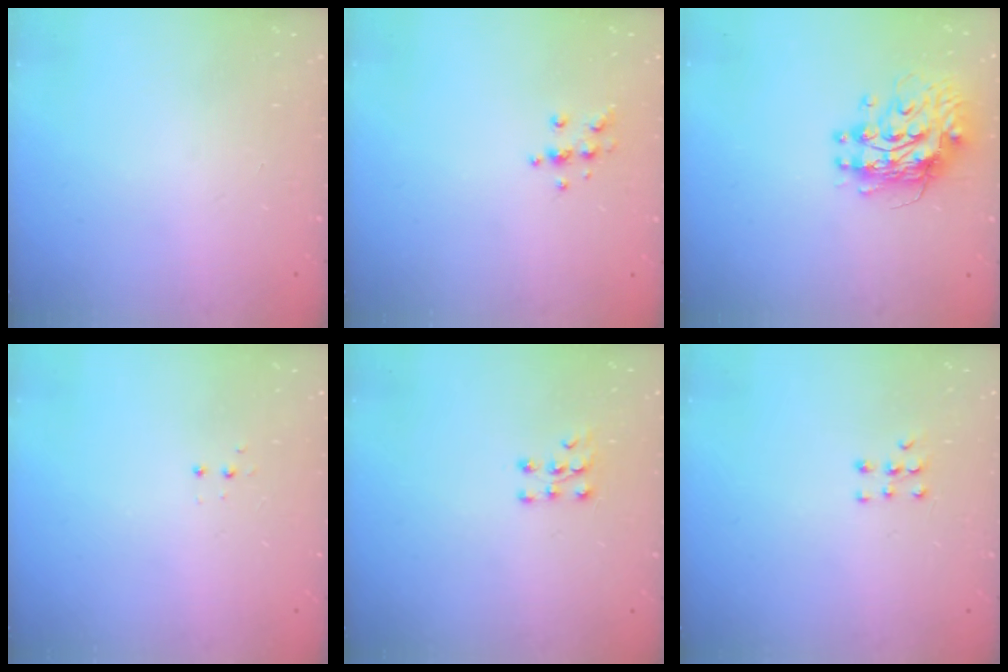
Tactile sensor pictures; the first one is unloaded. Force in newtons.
{"total": 5.7, "press": 5.6, "slide": 1.1}
{"total": 11.0, "press": 10.9, "slide": 1.0}
{"total": 3.4, "press": 3.3, "slide": 0.7}
{"total": 6.6, "press": 6.6, "slide": 0.8}
{"total": 5.5, "press": 5.5, "slide": 0.9}